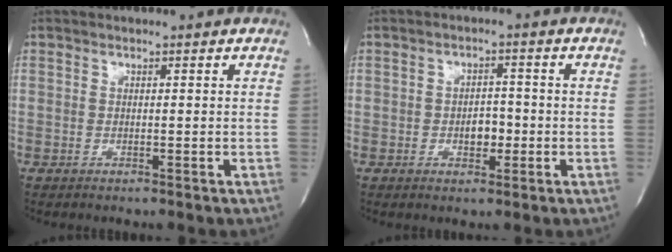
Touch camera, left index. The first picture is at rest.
{"total": 3.2, "force": [-1.0, 1.9, 2.3], "torque": [-0.033, 0.002, -0.012]}